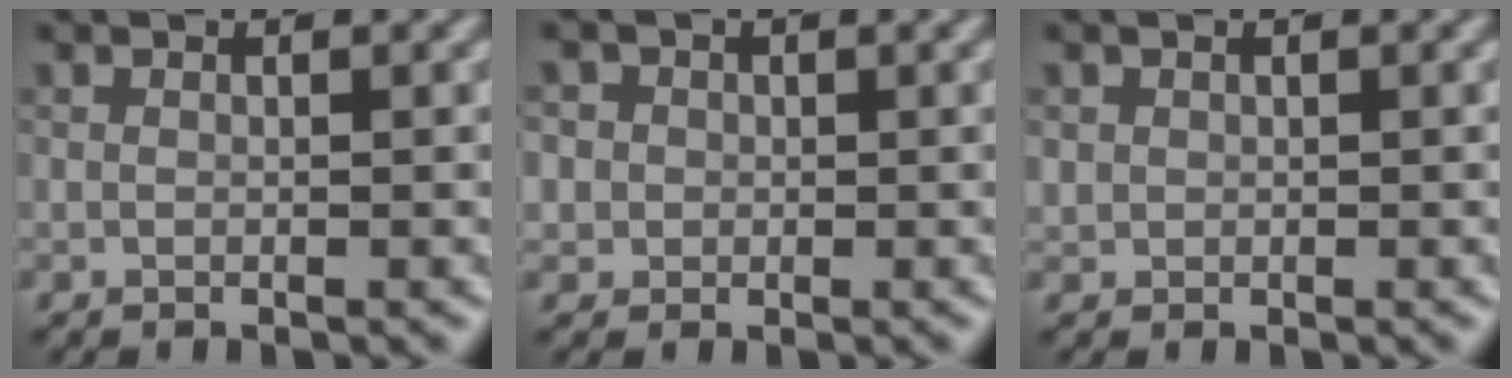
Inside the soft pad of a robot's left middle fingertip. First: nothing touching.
{"total": 1.7, "force": [0.6, 1.5, 0.2], "torque": [-0.022, 0.010, 0.023]}
{"total": 0.5, "force": [0.0, -0.2, -0.5], "torque": [-0.001, 0.002, 0.014]}